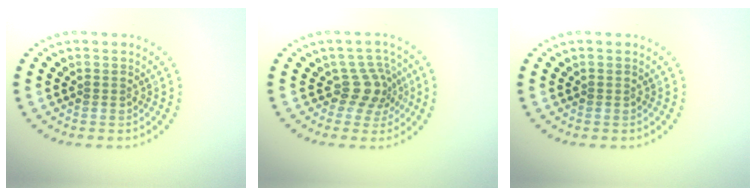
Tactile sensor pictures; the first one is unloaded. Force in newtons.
{"total": 3.0, "press": 2.2, "slide": 2.0}
{"total": 0.0}